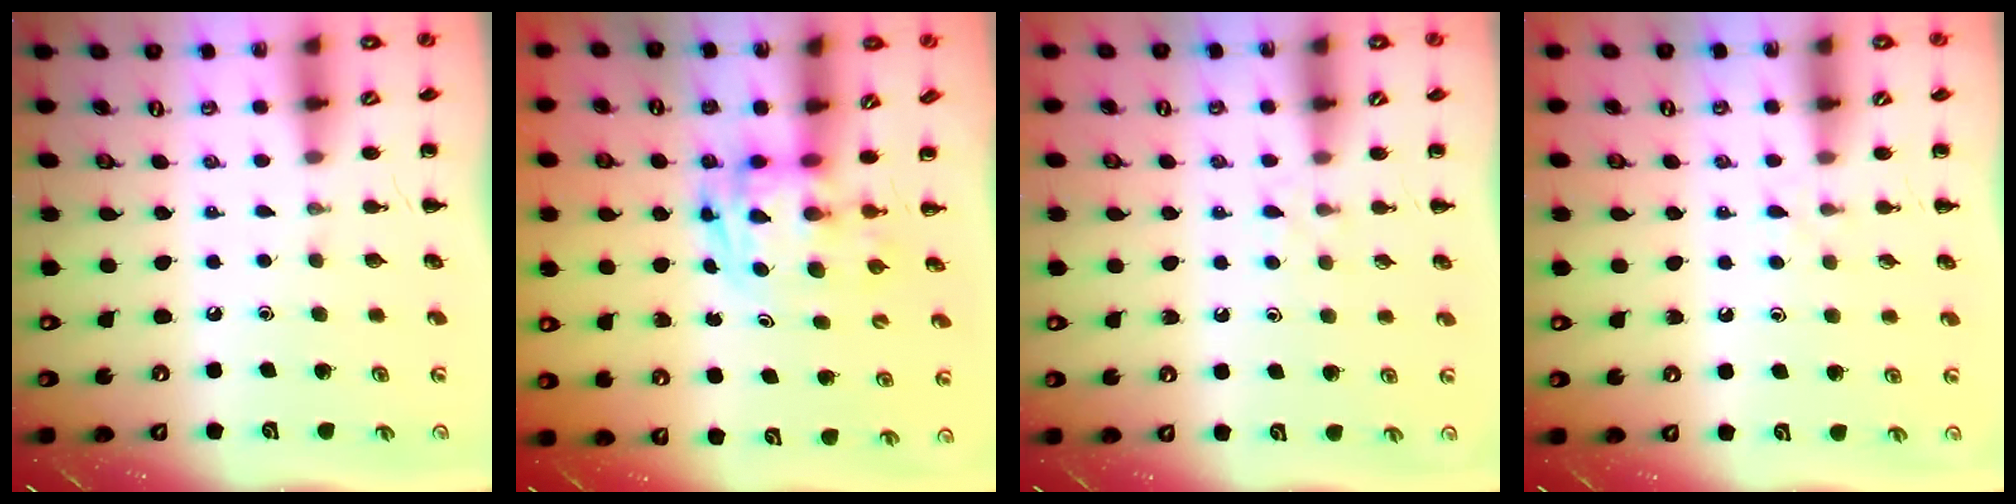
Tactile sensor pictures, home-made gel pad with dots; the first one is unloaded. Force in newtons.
{"total": 2.7, "press": 2.7, "slide": 0.5}
{"total": 3.7, "press": 3.4, "slide": 1.4}
{"total": 3.5, "press": 3.2, "slide": 1.4}